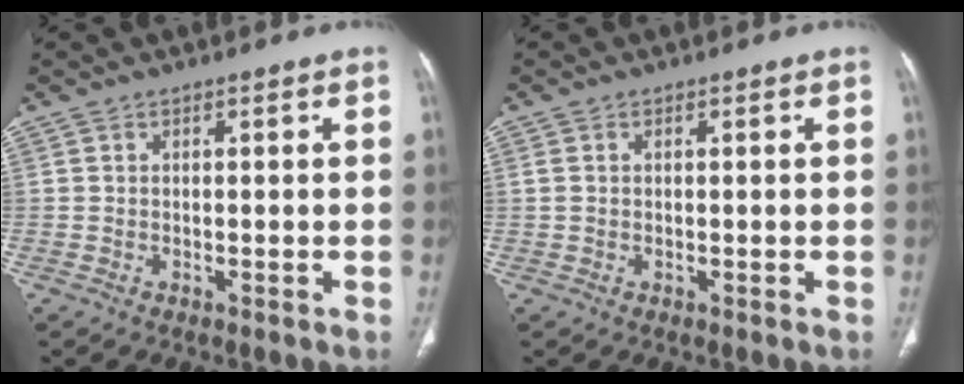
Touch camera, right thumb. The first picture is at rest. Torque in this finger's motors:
{"motor_torque": [0.28, -0.36, -0.31, 0.08, -0.04]}